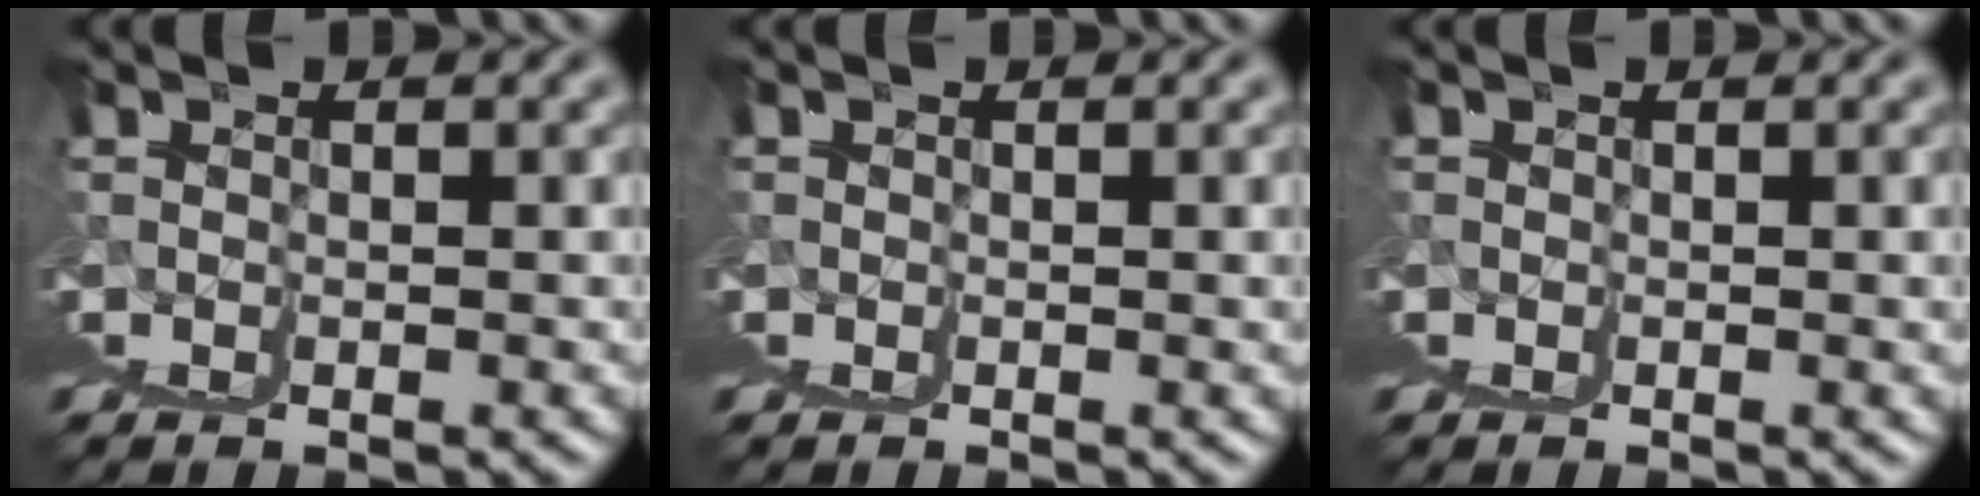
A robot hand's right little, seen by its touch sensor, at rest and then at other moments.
{"total": 1.6, "force": [1.5, -0.5, 0.0], "torque": [0.010, 0.002, 0.025]}
{"total": 1.9, "force": [1.8, -0.6, 0.2], "torque": [0.010, 0.004, 0.029]}